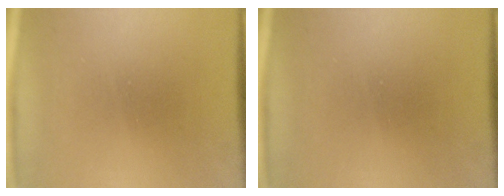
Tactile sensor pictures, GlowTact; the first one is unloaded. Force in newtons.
{"total": 0.0}